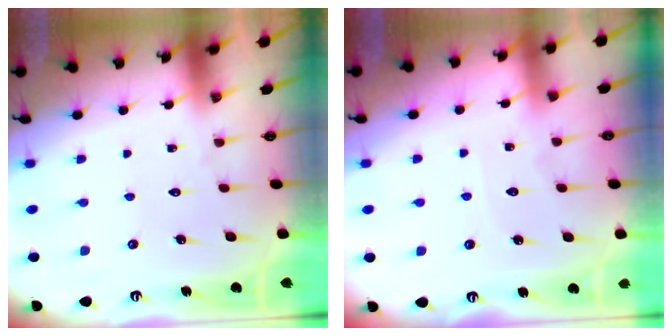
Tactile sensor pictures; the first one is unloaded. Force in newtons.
{"total": 3.4, "press": 3.4, "slide": 0.4}